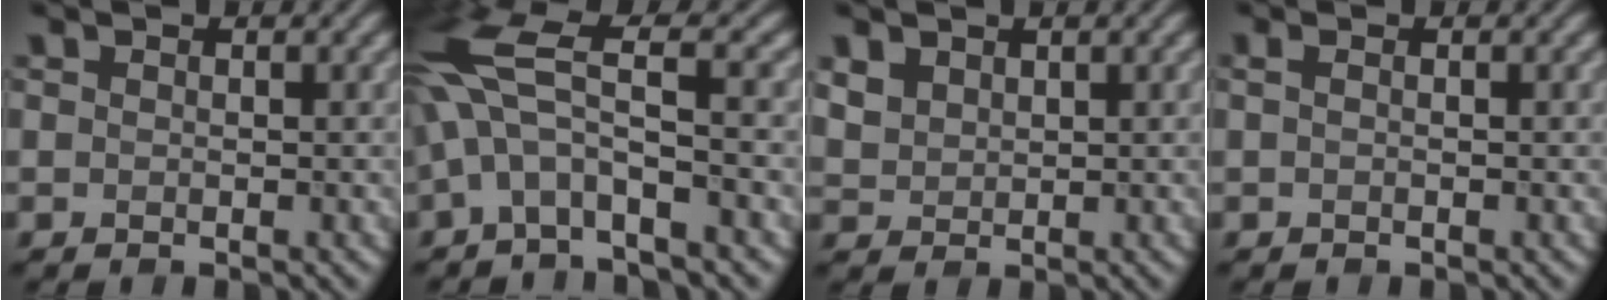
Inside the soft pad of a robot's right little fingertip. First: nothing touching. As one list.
[{"total": 7.0, "force": [-0.4, 1.7, 6.8], "torque": [-0.155, 0.016, -0.017]}, {"total": 1.8, "force": [0.9, 1.4, 0.7], "torque": [-0.027, -0.002, 0.029]}, {"total": 0.6, "force": [-0.2, 0.1, 0.5], "torque": [-0.013, 0.003, -0.005]}]